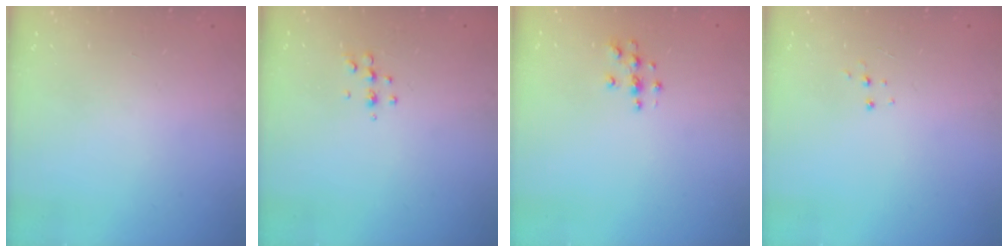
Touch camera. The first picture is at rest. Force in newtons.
{"total": 4.5, "press": 4.3, "slide": 1.2}
{"total": 3.8, "press": 3.8, "slide": 0.4}
{"total": 3.8, "press": 3.8, "slide": 0.3}